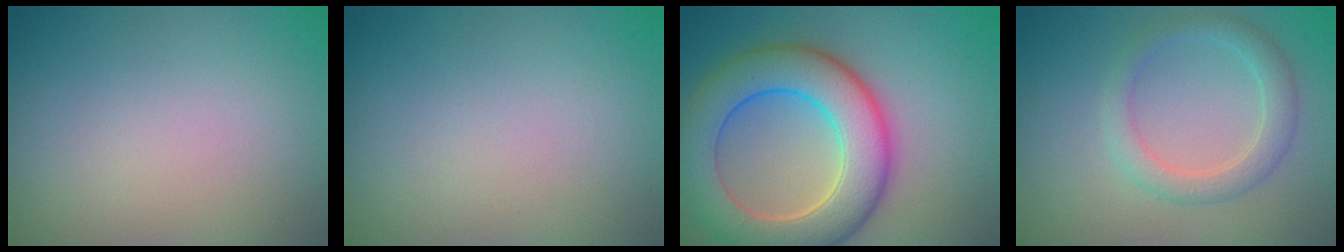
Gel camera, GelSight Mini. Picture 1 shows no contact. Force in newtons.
{"total": 0.0}
{"total": 9.4, "press": 9.3, "slide": 0.6}
{"total": 2.8, "press": 2.8, "slide": 0.1}